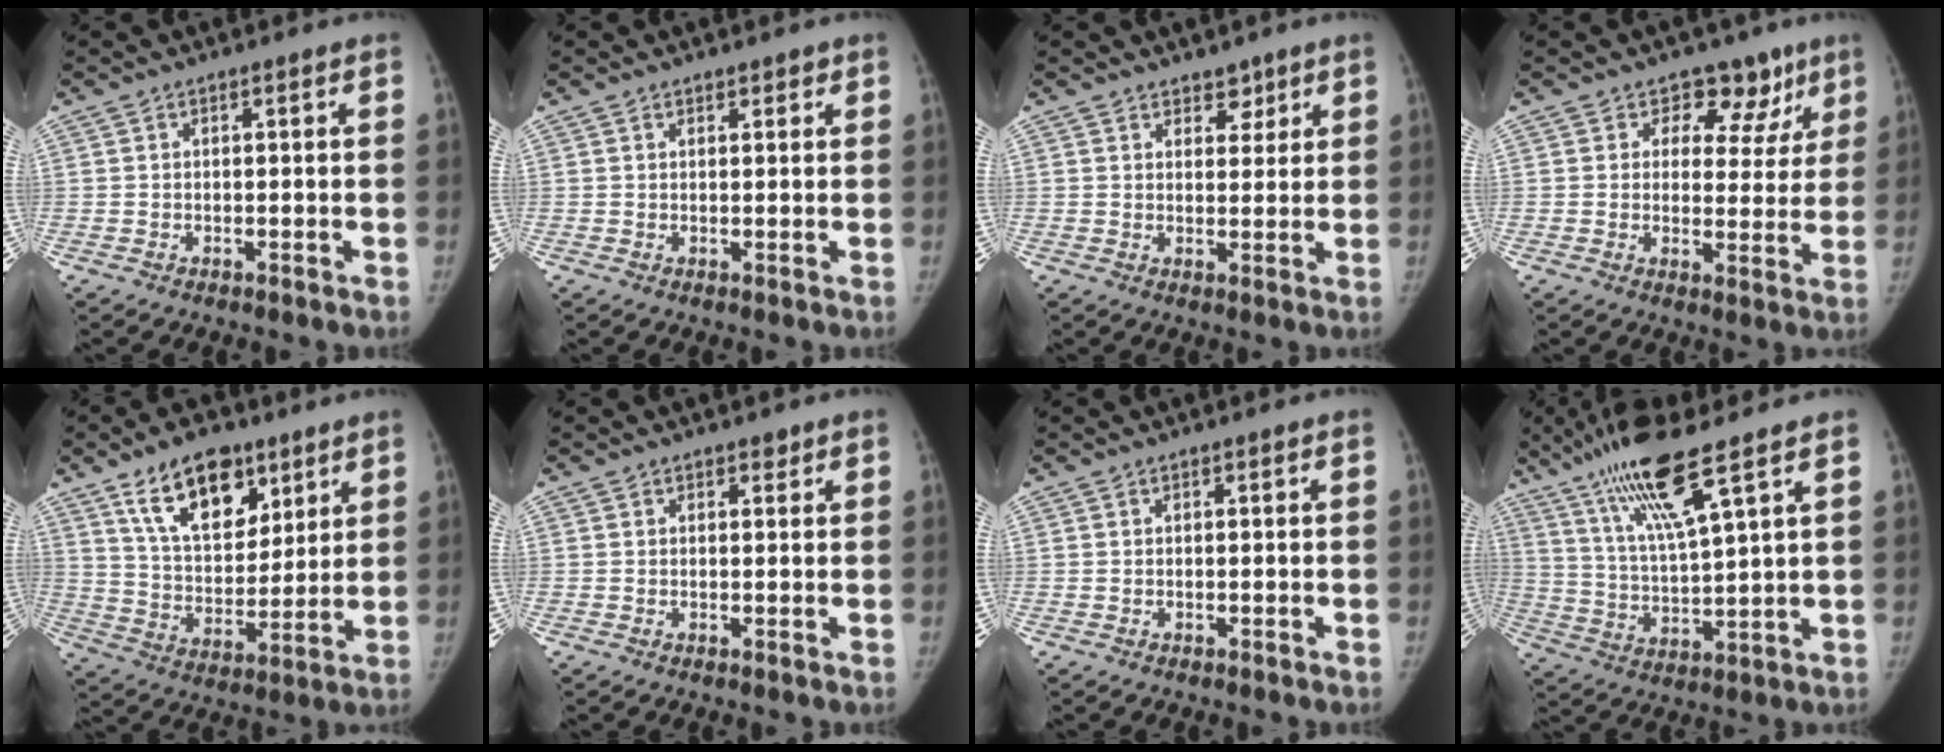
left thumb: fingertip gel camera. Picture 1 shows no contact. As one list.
[{"total": 1.3, "force": [1.0, 0.7, 0.5], "torque": [0.005, -0.005, 0.011]}, {"total": 3.3, "force": [2.4, 2.0, 0.9], "torque": [0.013, -0.015, 0.035]}, {"total": 9.0, "force": [6.0, 6.4, 2.0], "torque": [0.028, -0.024, 0.065]}, {"total": 16.2, "force": [9.6, 8.8, 9.6], "torque": [-0.114, -0.050, 0.171]}, {"total": 1.2, "force": [0.9, 0.7, 0.4], "torque": [0.005, -0.006, 0.010]}, {"total": 0.0}, {"total": 14.0, "force": [9.0, 1.5, 10.7], "torque": [-0.206, -0.039, 0.179]}]